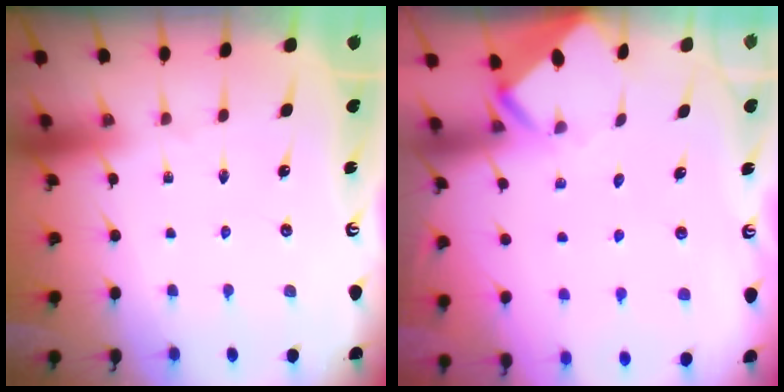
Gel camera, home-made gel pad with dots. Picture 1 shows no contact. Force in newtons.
{"total": 3.3, "press": 3.3, "slide": 0.2}